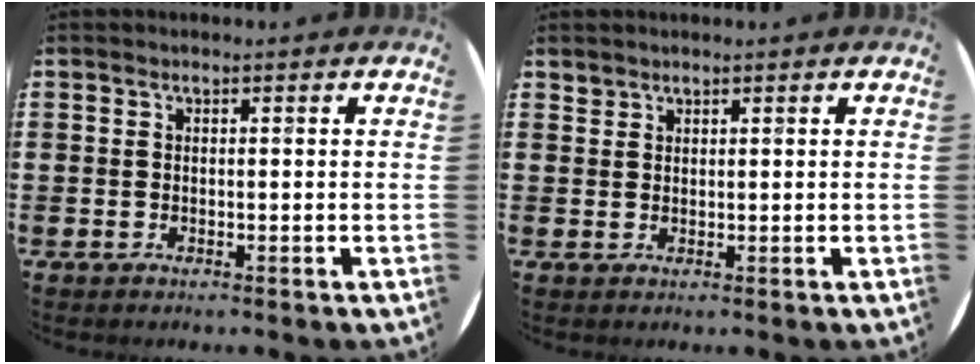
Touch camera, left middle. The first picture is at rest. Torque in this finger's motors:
{"motor_torque": [-0.11, 0.07, -0.03, -0.02]}